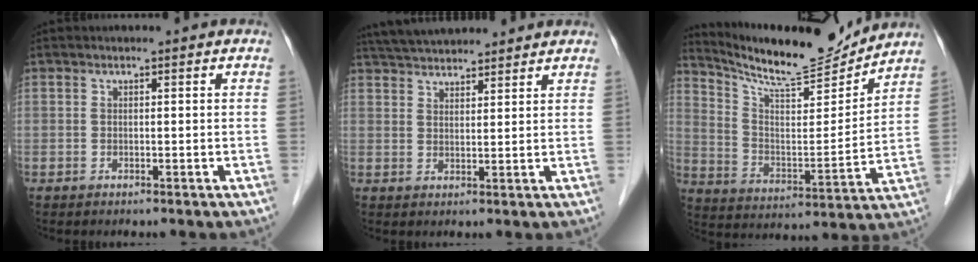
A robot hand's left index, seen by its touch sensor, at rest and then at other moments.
{"total": 10.3, "force": [9.5, 1.9, 3.6], "torque": [-0.063, 0.038, 0.152]}
{"total": 15.6, "force": [14.9, 0.7, 4.6], "torque": [-0.093, -0.015, 0.249]}